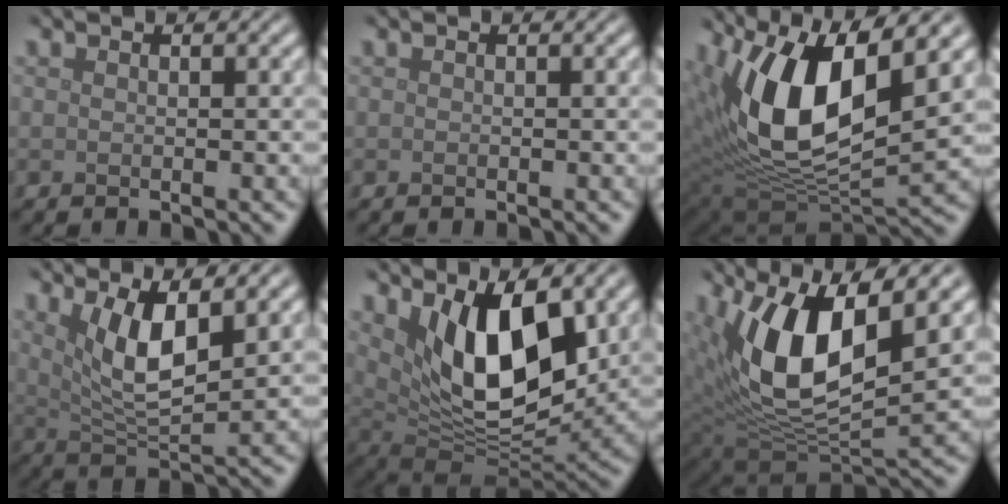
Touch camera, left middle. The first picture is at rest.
{"total": 0.0}
{"total": 12.8, "force": [4.2, 5.8, 10.6], "torque": [-0.197, -0.005, 0.076]}
{"total": 5.6, "force": [2.0, 1.7, 5.0], "torque": [-0.095, -0.009, 0.044]}
{"total": 10.7, "force": [3.8, 4.7, 8.8], "torque": [-0.142, -0.019, 0.070]}
{"total": 11.4, "force": [3.8, 5.1, 9.5], "torque": [-0.187, -0.007, 0.071]}